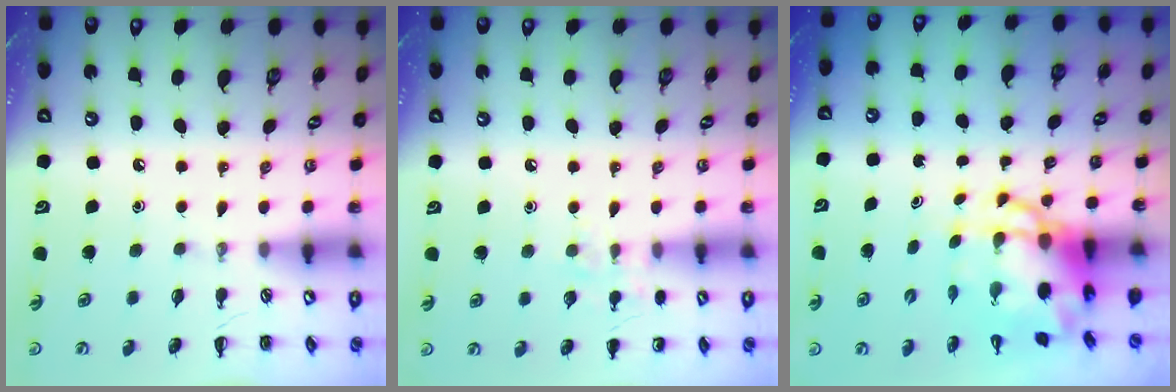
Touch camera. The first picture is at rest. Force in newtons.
{"total": 6.6, "press": 6.4, "slide": 1.3}
{"total": 8.3, "press": 8.0, "slide": 2.2}